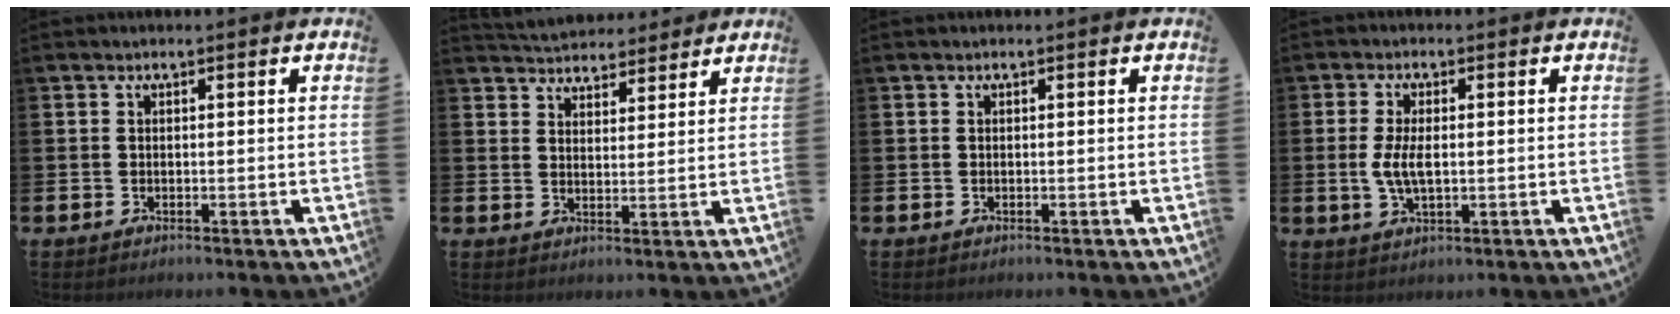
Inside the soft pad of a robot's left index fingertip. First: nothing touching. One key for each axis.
{"total": 4.8, "fx": 4.7, "fy": 1.1, "fz": -0.3, "tx": -0.004, "ty": -0.028, "tz": 0.085}
{"total": 0.0}
{"total": 4.4, "fx": 0.2, "fy": 2.0, "fz": 3.9, "tx": -0.075, "ty": 0.001, "tz": -0.003}